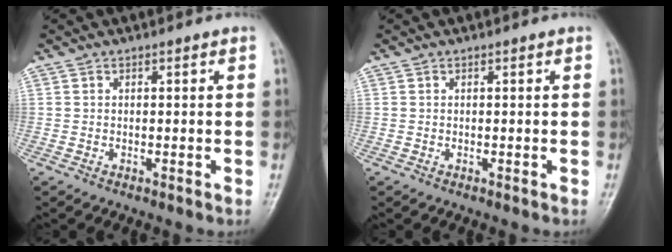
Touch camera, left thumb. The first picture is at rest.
{"total": 0.0}